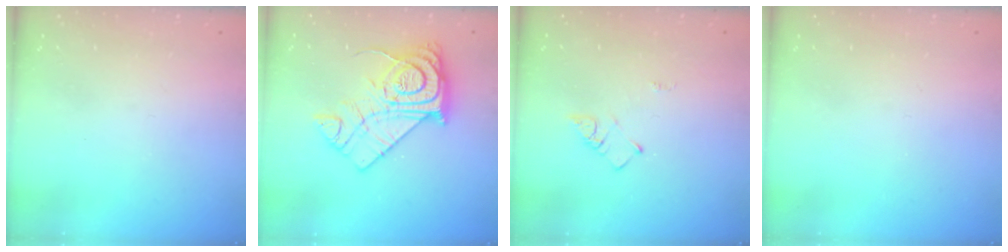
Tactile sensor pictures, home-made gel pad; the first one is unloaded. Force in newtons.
{"total": 17.3, "press": 17.2, "slide": 1.6}
{"total": 3.5, "press": 3.5, "slide": 0.6}
{"total": 0.0}